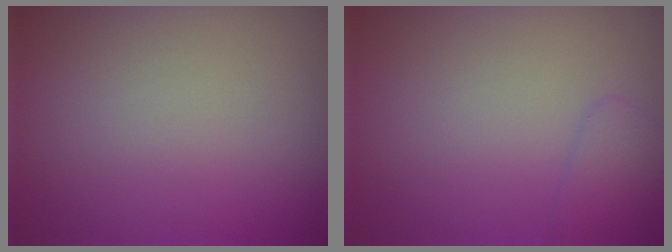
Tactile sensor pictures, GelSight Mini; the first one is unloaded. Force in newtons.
{"total": 1.3, "press": 1.3, "slide": 0.1}